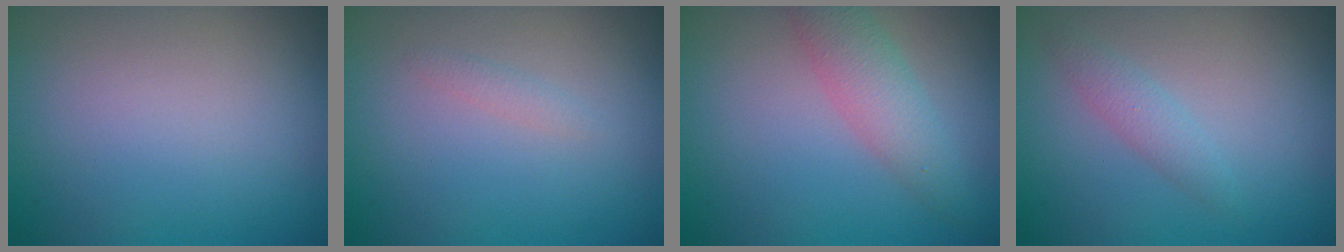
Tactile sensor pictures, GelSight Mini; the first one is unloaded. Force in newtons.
{"total": 0.7, "press": 0.7, "slide": 0.0}
{"total": 3.3, "press": 3.3, "slide": 0.1}
{"total": 1.5, "press": 1.5, "slide": 0.0}